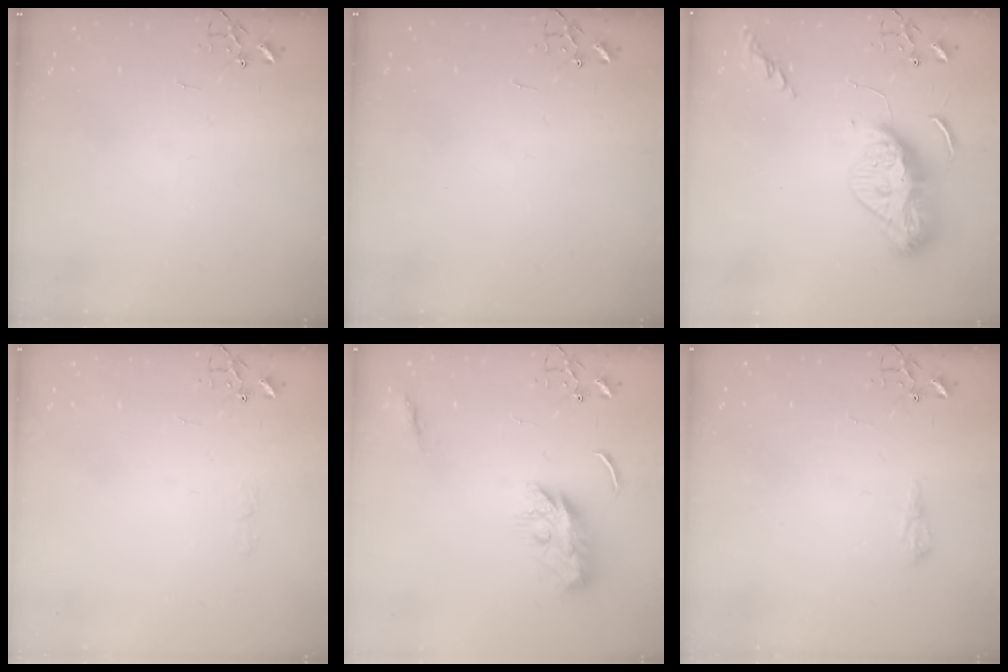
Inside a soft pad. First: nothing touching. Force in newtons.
{"total": 0.0}
{"total": 15.2, "press": 15.2, "slide": 1.3}
{"total": 3.6, "press": 3.6, "slide": 0.4}
{"total": 10.2, "press": 10.2, "slide": 0.1}
{"total": 6.1, "press": 6.1, "slide": 0.7}